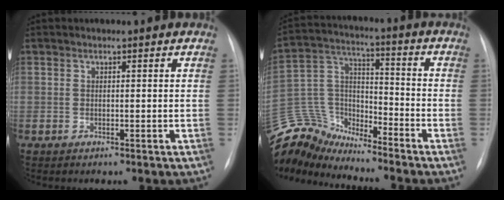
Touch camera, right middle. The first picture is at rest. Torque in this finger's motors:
{"motor_torque": [0.11, -0.18, 0.00, -0.03]}